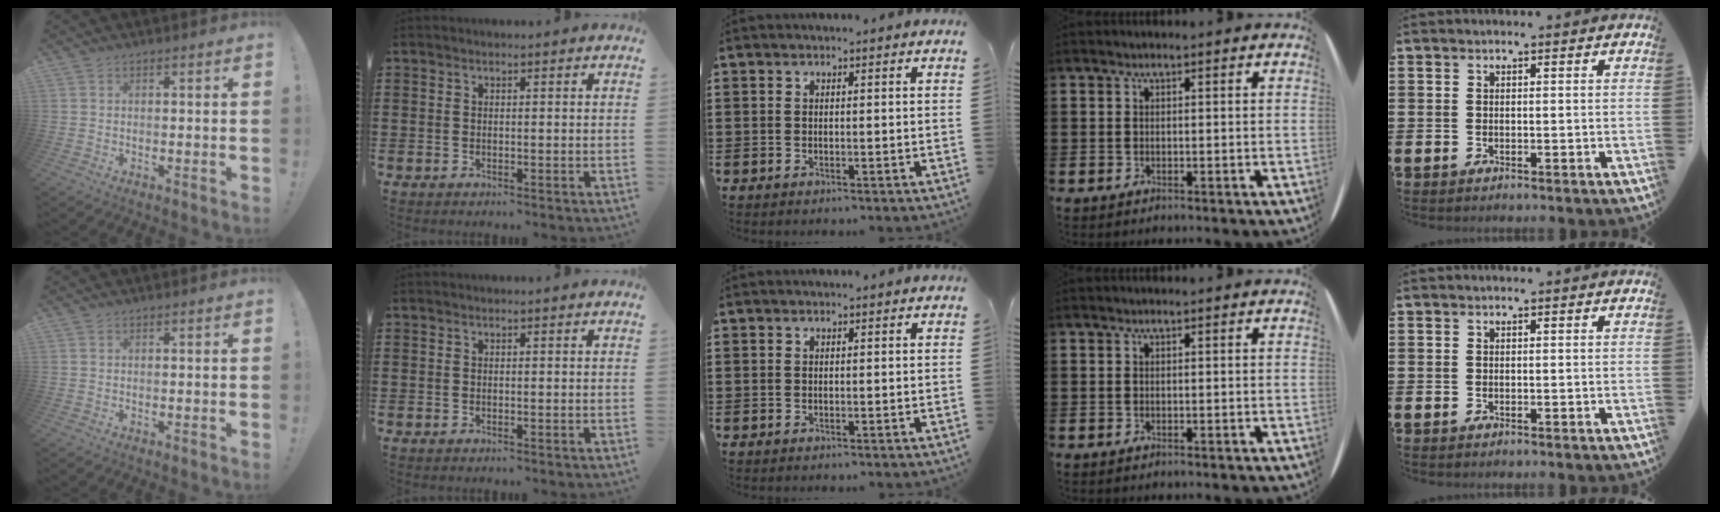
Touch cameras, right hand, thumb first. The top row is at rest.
{}